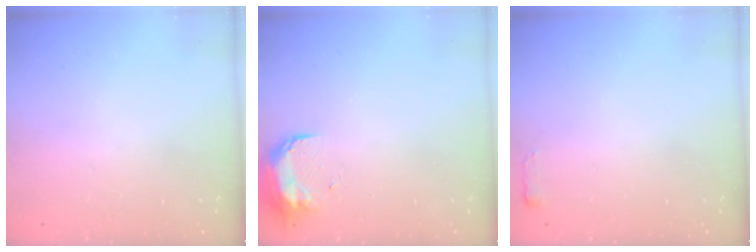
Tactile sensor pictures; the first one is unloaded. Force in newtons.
{"total": 8.9, "press": 8.9, "slide": 0.8}
{"total": 2.4, "press": 2.4, "slide": 0.4}